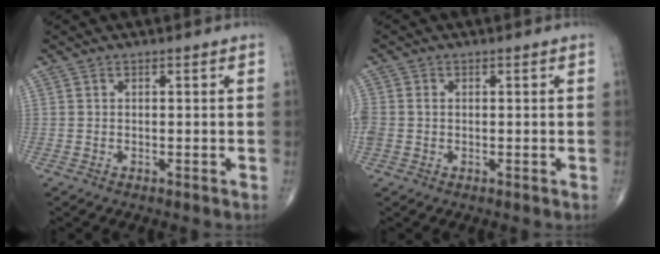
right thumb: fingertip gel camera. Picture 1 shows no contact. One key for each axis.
{"total": 3.4, "fx": -0.3, "fy": 2.8, "fz": 1.9, "tx": -0.055, "ty": 0.005, "tz": -0.003}